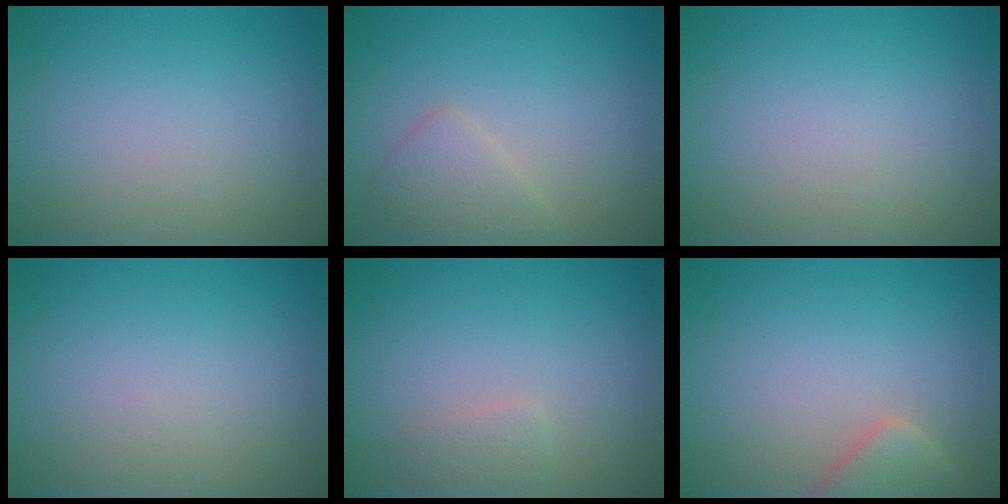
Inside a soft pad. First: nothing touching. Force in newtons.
{"total": 2.2, "press": 2.2, "slide": 0.1}
{"total": 0.0}
{"total": 0.0}
{"total": 1.0, "press": 1.0, "slide": 0.1}
{"total": 2.9, "press": 2.8, "slide": 0.3}